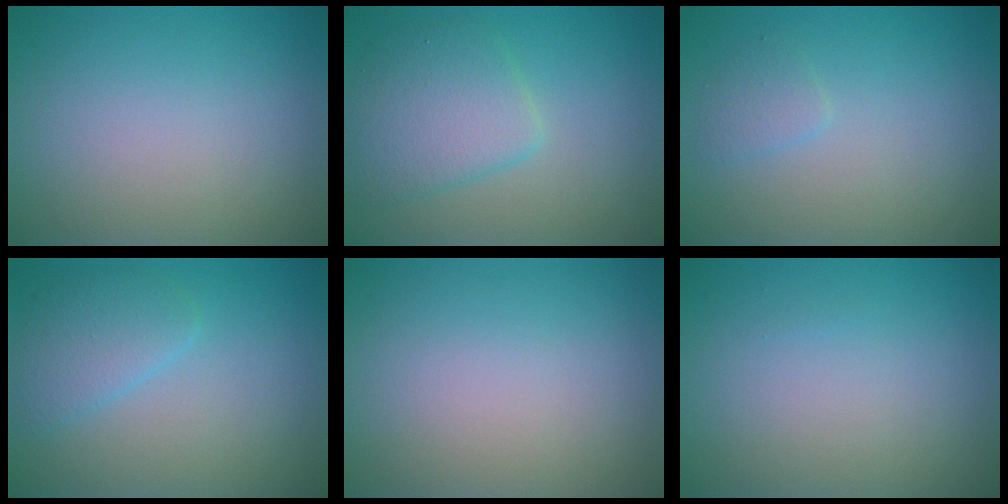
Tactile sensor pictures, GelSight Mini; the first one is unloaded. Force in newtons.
{"total": 4.3, "press": 4.3, "slide": 0.2}
{"total": 1.2, "press": 1.2, "slide": 0.0}
{"total": 2.7, "press": 2.7, "slide": 0.2}
{"total": 0.0}
{"total": 0.0}